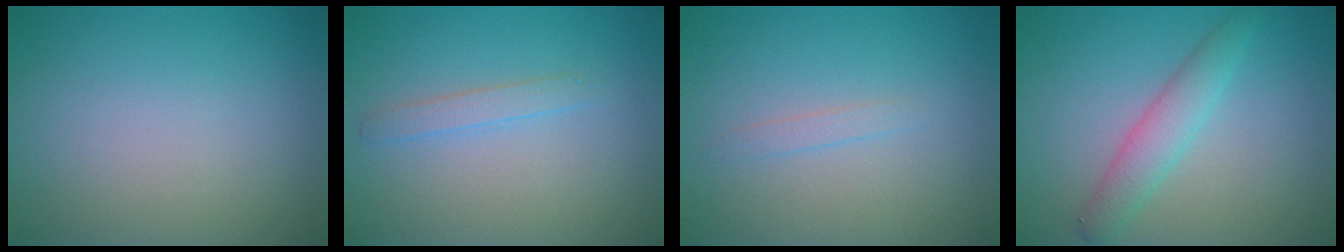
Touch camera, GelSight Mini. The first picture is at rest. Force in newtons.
{"total": 1.3, "press": 1.3, "slide": 0.1}
{"total": 0.8, "press": 0.8, "slide": 0.0}
{"total": 2.8, "press": 2.8, "slide": 0.1}